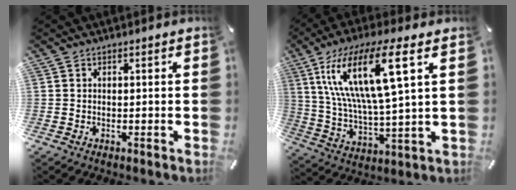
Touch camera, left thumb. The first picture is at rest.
{"total": 18.2, "force": [8.0, 4.3, 15.8], "torque": [-0.340, -0.018, 0.120]}